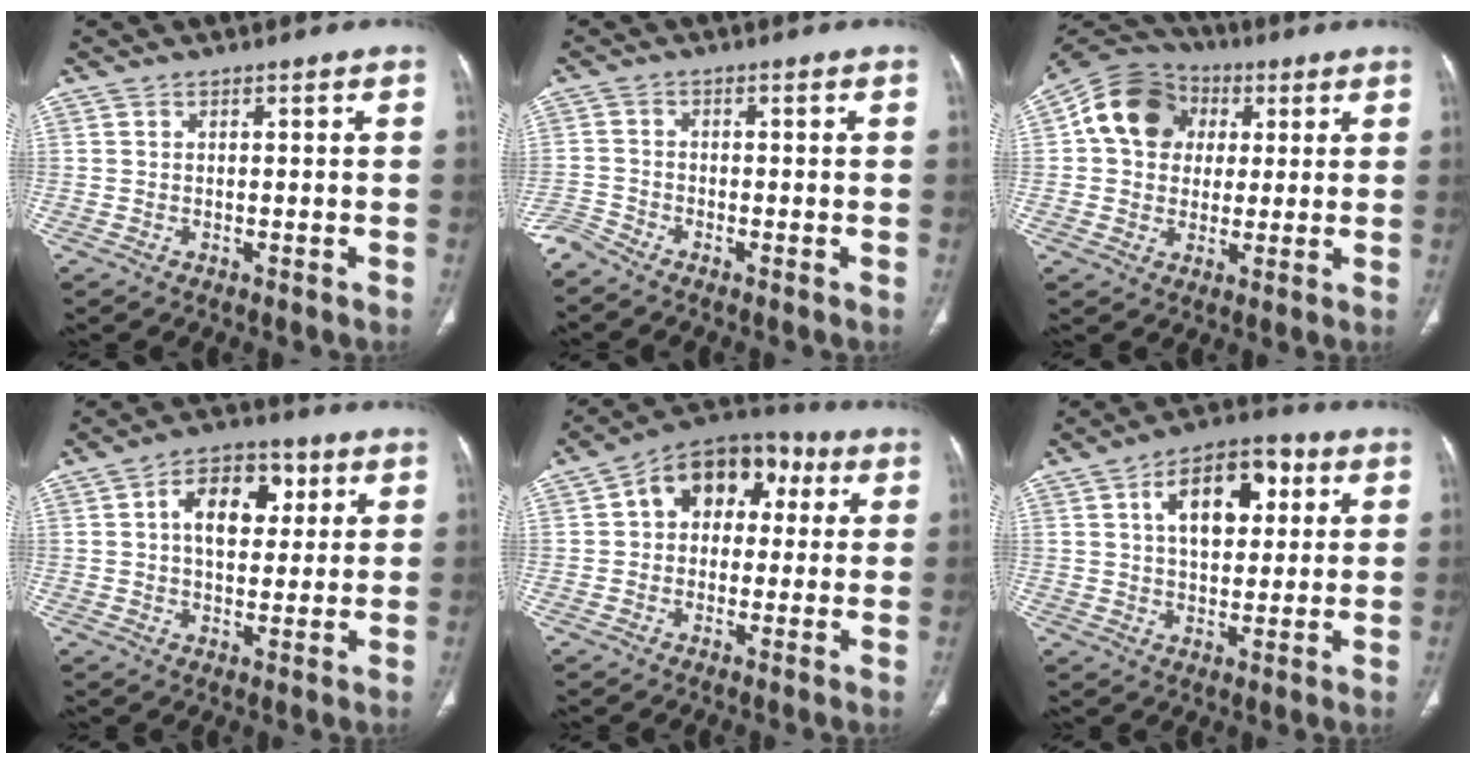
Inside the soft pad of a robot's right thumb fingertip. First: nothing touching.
{"total": 3.1, "force": [-3.1, 0.0, 0.3], "torque": [-0.021, -0.008, -0.070]}
{"total": 13.5, "force": [3.1, 11.2, 6.9], "torque": [-0.103, 0.013, 0.043]}
{"total": 10.9, "force": [3.0, 6.9, 7.9], "torque": [-0.094, 0.006, 0.043]}
{"total": 13.7, "force": [3.4, 9.8, 8.9], "torque": [-0.086, 0.032, 0.041]}
{"total": 13.5, "force": [4.2, 7.8, 10.3], "torque": [-0.128, 0.008, 0.061]}